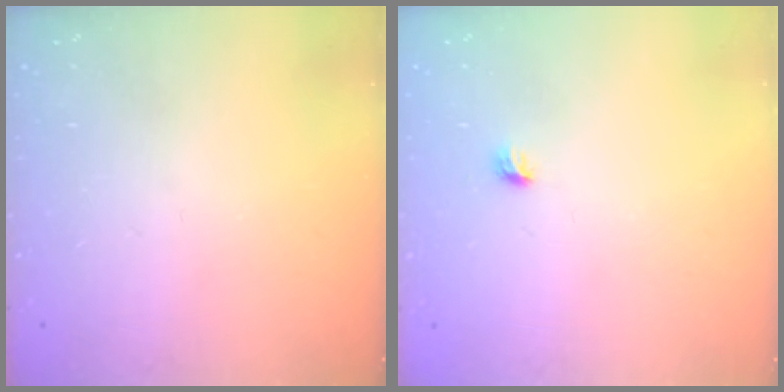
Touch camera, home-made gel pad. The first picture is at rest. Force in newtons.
{"total": 3.7, "press": 3.6, "slide": 0.8}